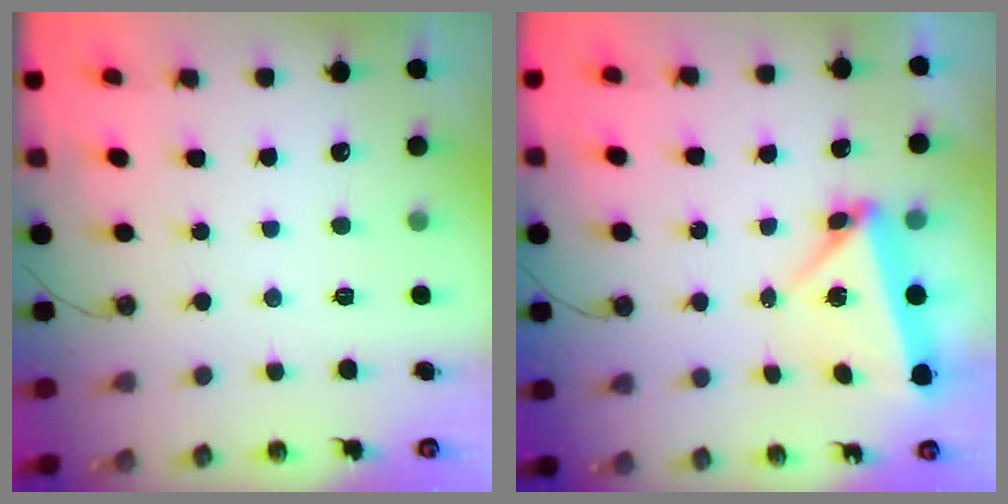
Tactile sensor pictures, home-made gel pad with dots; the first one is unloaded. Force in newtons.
{"total": 5.3, "press": 5.2, "slide": 0.6}